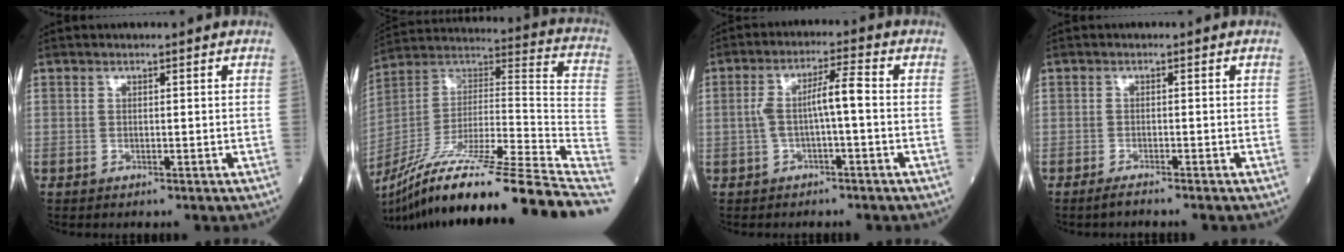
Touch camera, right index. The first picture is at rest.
{"total": 35.2, "force": [-26.9, 0.5, 22.7], "torque": [-0.293, -0.027, -0.421]}
{"total": 5.4, "force": [-0.6, 0.5, 5.3], "torque": [-0.102, 0.022, -0.008]}
{"total": 1.8, "force": [-1.7, -0.3, 0.8], "torque": [-0.017, 0.000, -0.029]}